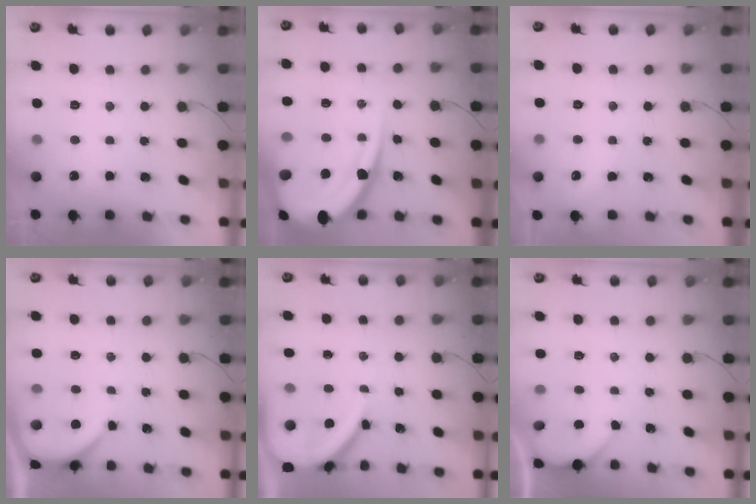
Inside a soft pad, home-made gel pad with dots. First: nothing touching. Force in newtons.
{"total": 20.0, "press": 19.9, "slide": 1.9}
{"total": 2.7, "press": 2.7, "slide": 0.5}
{"total": 3.9, "press": 3.9, "slide": 0.4}
{"total": 8.7, "press": 8.6, "slide": 1.0}
{"total": 2.1, "press": 2.1, "slide": 0.3}